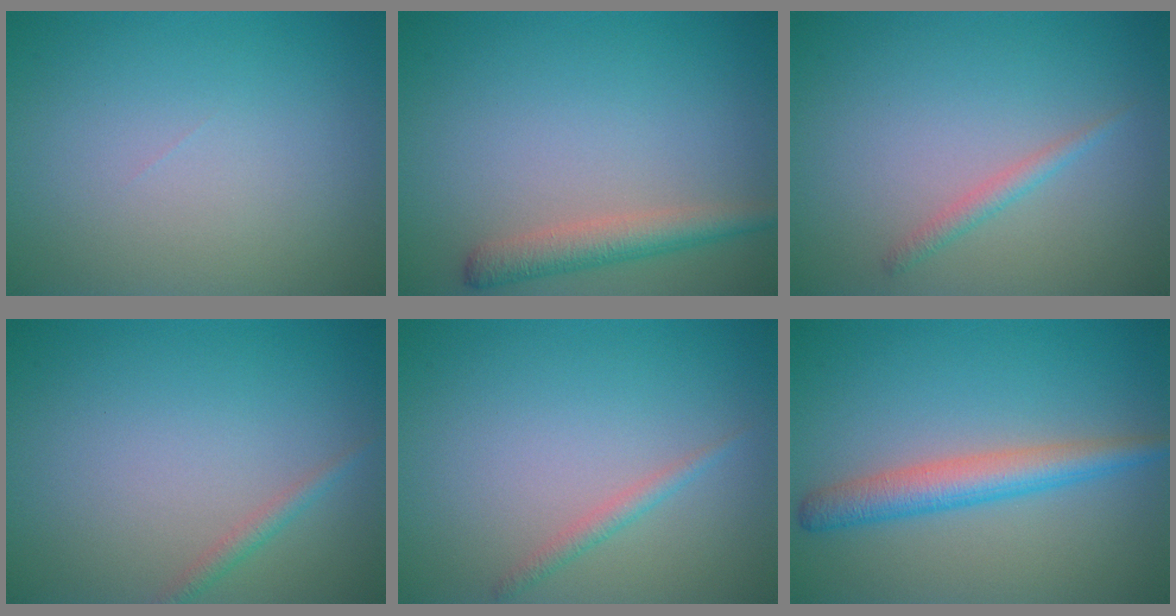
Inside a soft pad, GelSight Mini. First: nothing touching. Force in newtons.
{"total": 3.0, "press": 3.0, "slide": 0.2}
{"total": 1.2, "press": 1.2, "slide": 0.0}
{"total": 1.2, "press": 1.2, "slide": 0.0}
{"total": 1.2, "press": 1.2, "slide": 0.0}
{"total": 3.8, "press": 3.8, "slide": 0.1}